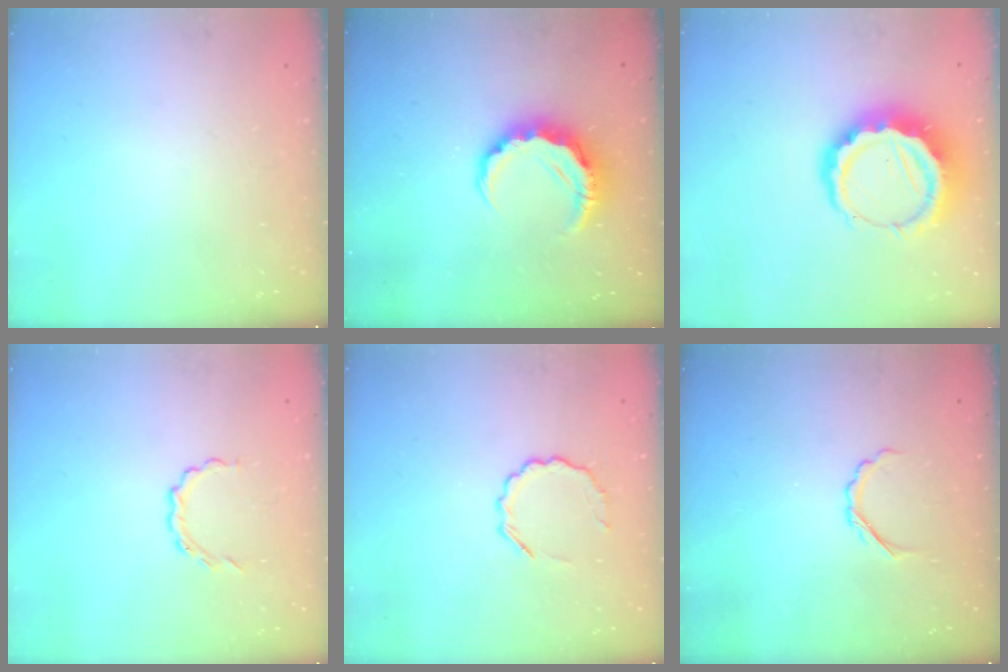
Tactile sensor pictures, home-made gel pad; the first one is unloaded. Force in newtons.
{"total": 8.0, "press": 7.9, "slide": 1.3}
{"total": 11.6, "press": 11.4, "slide": 2.4}
{"total": 4.2, "press": 4.0, "slide": 1.2}
{"total": 7.2, "press": 7.1, "slide": 1.5}
{"total": 2.9, "press": 2.8, "slide": 0.9}